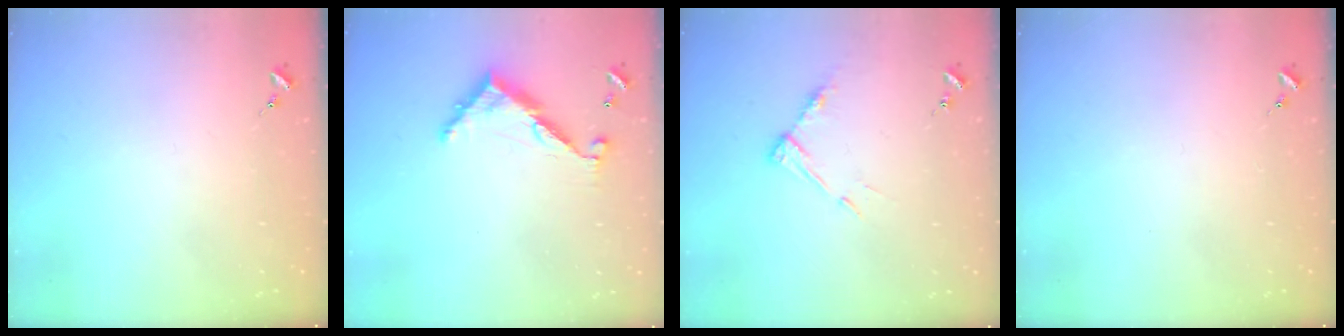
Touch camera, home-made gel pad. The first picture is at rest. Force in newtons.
{"total": 9.0, "press": 9.0, "slide": 0.7}
{"total": 8.1, "press": 8.1, "slide": 0.6}
{"total": 0.0}